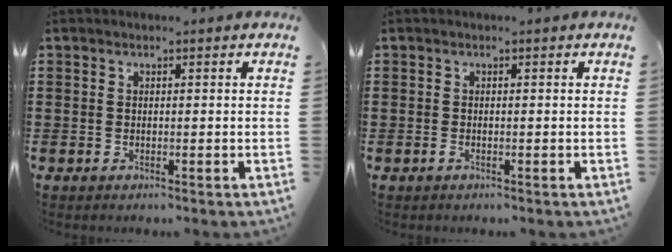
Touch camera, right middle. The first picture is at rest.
{"total": 0.5, "force": [-0.3, 0.1, 0.4], "torque": [-0.008, -0.003, -0.005]}